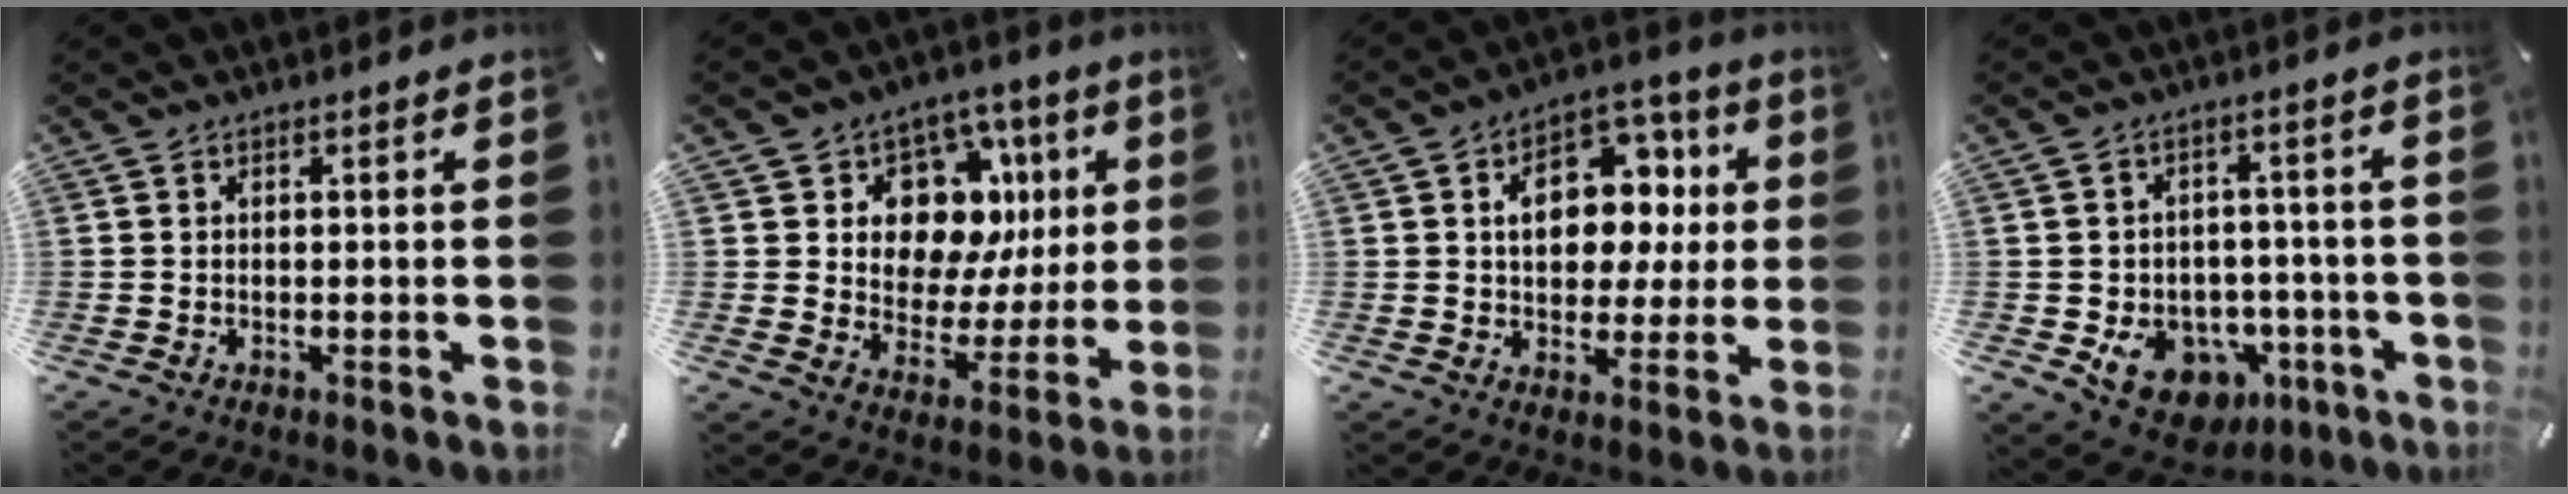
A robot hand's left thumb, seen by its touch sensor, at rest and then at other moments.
{"total": 12.2, "force": [4.7, 9.7, 5.6], "torque": [-0.075, -0.042, 0.089]}
{"total": 13.9, "force": [2.5, 10.5, 8.7], "torque": [-0.120, -0.011, 0.047]}
{"total": 11.4, "force": [-4.5, 9.3, 4.7], "torque": [-0.046, 0.024, -0.065]}